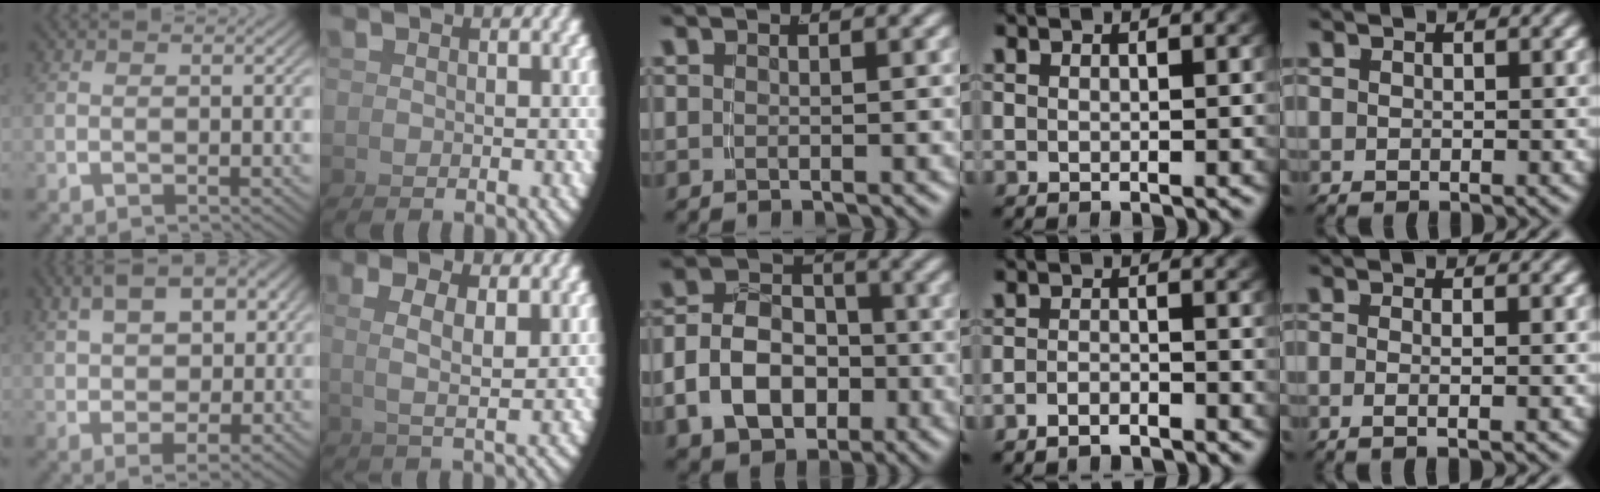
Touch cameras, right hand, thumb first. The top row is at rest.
{"thumb": {"total": 6.6, "force": [2.8, 3.7, 4.7], "torque": [-0.068, 0.007, 0.052]}, "index": {"total": 3.4, "force": [1.8, 0.2, 2.8], "torque": [-0.044, 0.005, 0.039]}, "middle": {"total": 10.1, "force": [-2.4, 8.4, 5.2], "torque": [-0.097, -0.022, -0.045]}, "ring": {"total": 2.9, "force": [-2.8, 0.6, 0.3], "torque": [-0.010, -0.012, -0.046]}, "little": {"total": 1.5, "force": [-0.9, -0.4, 1.1], "torque": [-0.025, -0.008, -0.015]}}